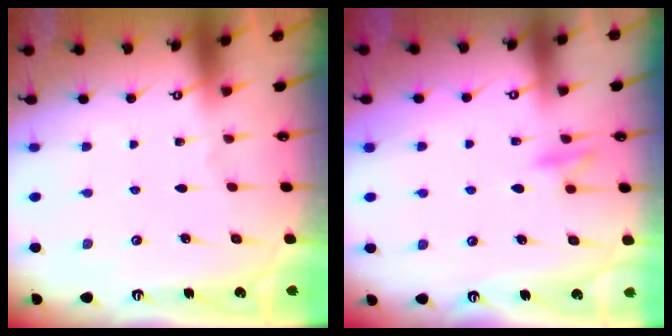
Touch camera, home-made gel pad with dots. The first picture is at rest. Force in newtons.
{"total": 8.9, "press": 8.9, "slide": 0.9}